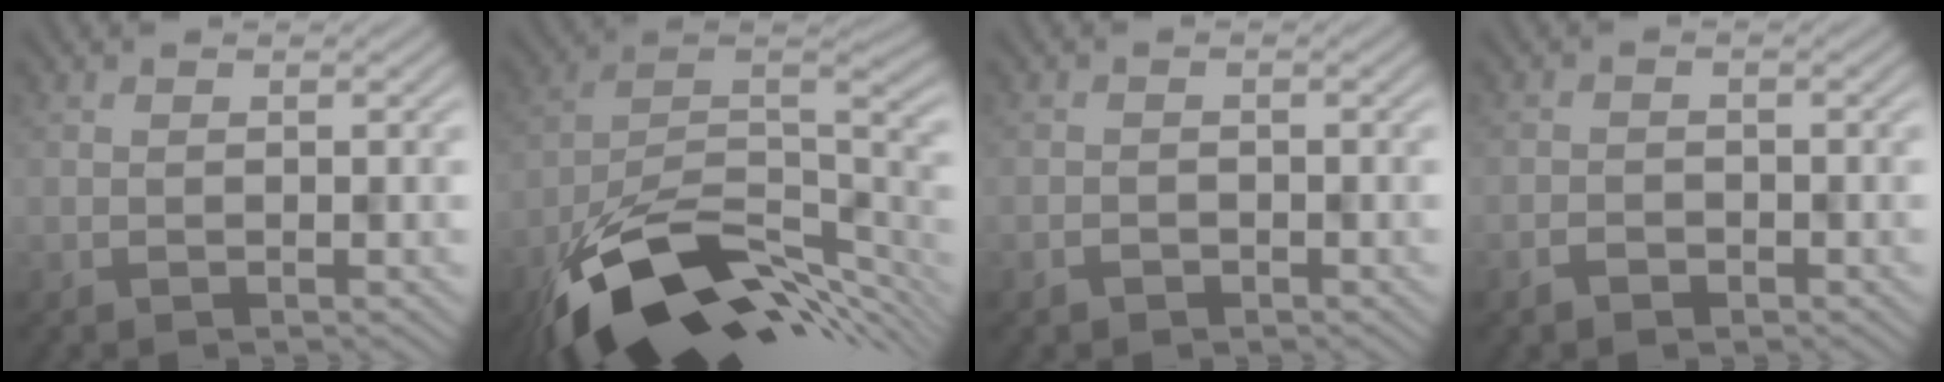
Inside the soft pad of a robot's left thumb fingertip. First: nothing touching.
{"total": 14.7, "force": [-8.3, 6.8, 10.1], "torque": [-0.196, -0.039, -0.133]}
{"total": 1.0, "force": [-0.7, 0.4, -0.6], "torque": [0.006, -0.008, -0.008]}
{"total": 1.3, "force": [-1.1, 0.7, -0.3], "torque": [0.002, -0.006, -0.017]}